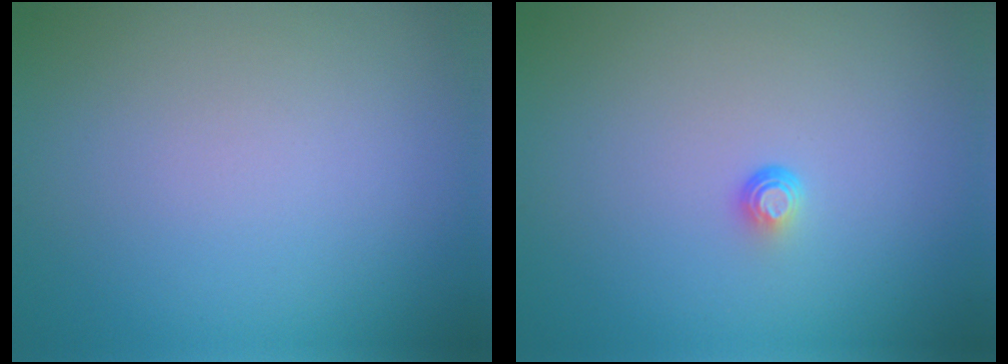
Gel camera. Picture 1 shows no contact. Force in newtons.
{"total": 0.9, "press": 0.5, "slide": 0.7}